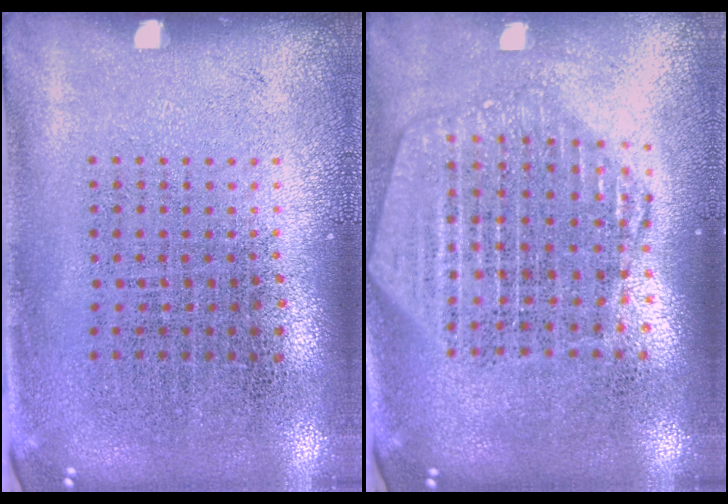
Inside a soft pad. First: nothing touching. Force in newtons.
{"total": 2.2, "press": 1.9, "slide": 1.1}